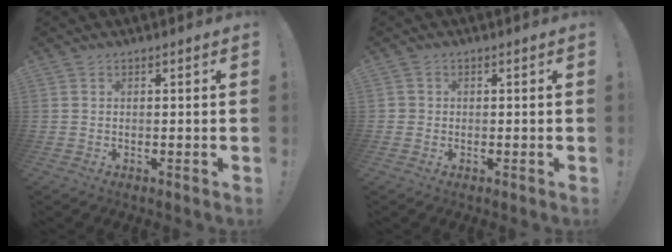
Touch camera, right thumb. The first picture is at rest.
{"total": 1.2, "force": [-0.1, 1.2, 0.3], "torque": [-0.012, 0.006, 0.000]}